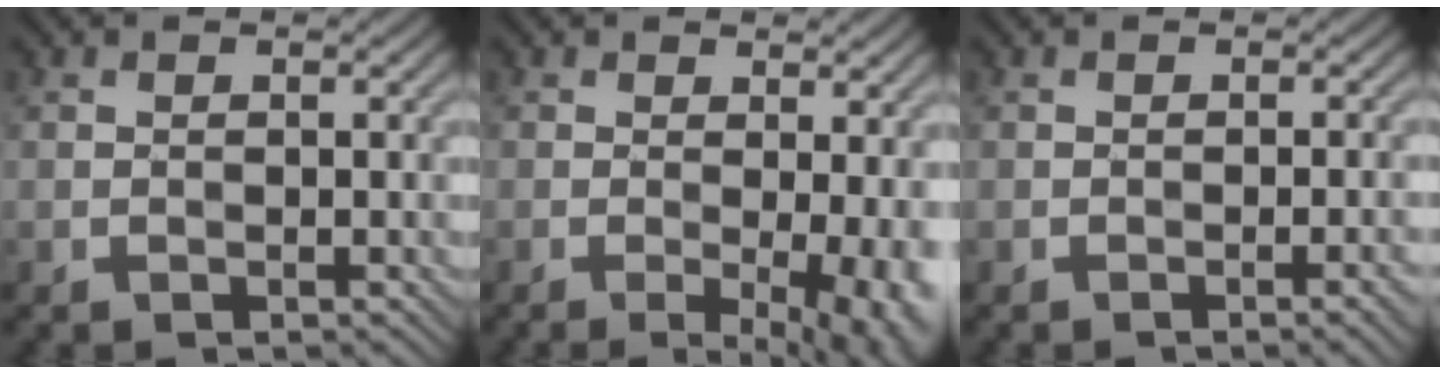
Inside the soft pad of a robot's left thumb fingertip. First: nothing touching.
{"total": 7.7, "force": [-1.0, 2.3, 7.2], "torque": [-0.079, -0.003, -0.005]}
{"total": 2.1, "force": [-0.8, 0.3, 1.9], "torque": [-0.024, 0.005, -0.014]}